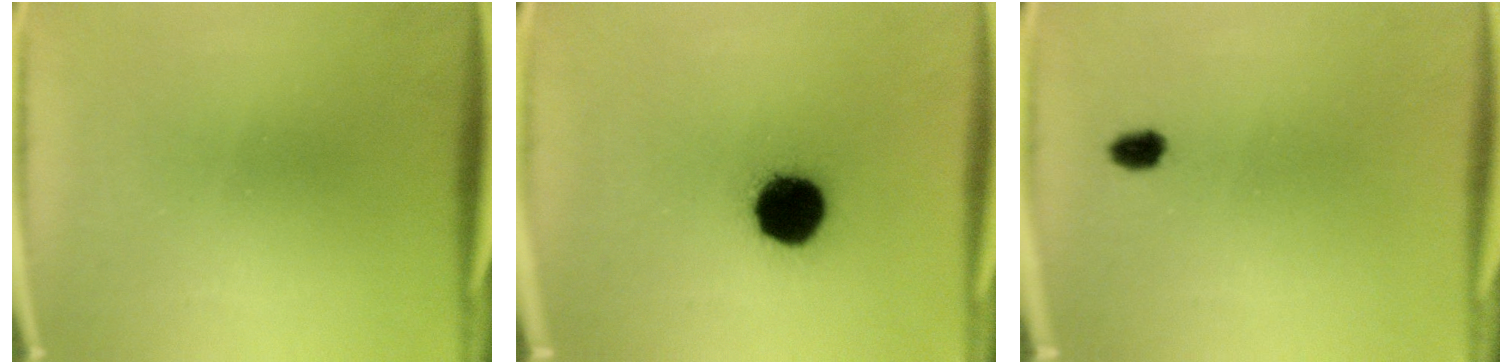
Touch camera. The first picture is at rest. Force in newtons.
{"total": 12.7}
{"total": 2.2}